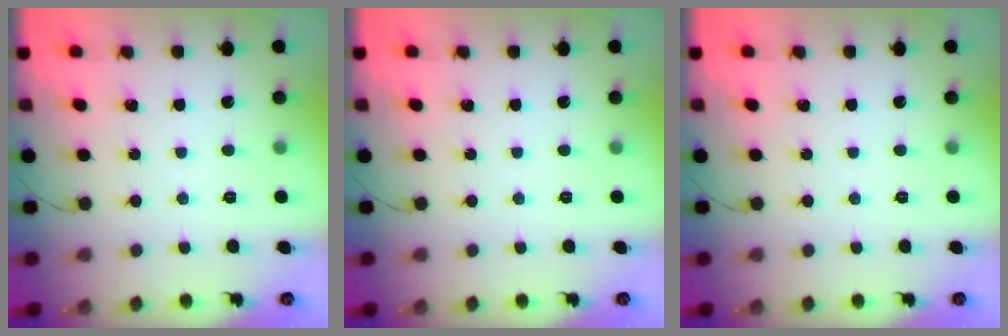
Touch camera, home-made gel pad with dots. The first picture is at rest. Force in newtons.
{"total": 0.0}
{"total": 0.0}